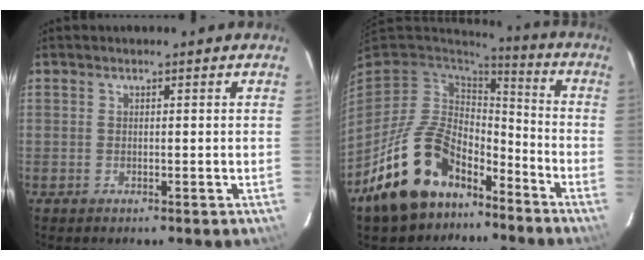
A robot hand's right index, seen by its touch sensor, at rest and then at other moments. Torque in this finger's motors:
{"motor_torque": [0.47, -0.57, 0.25, -0.02]}